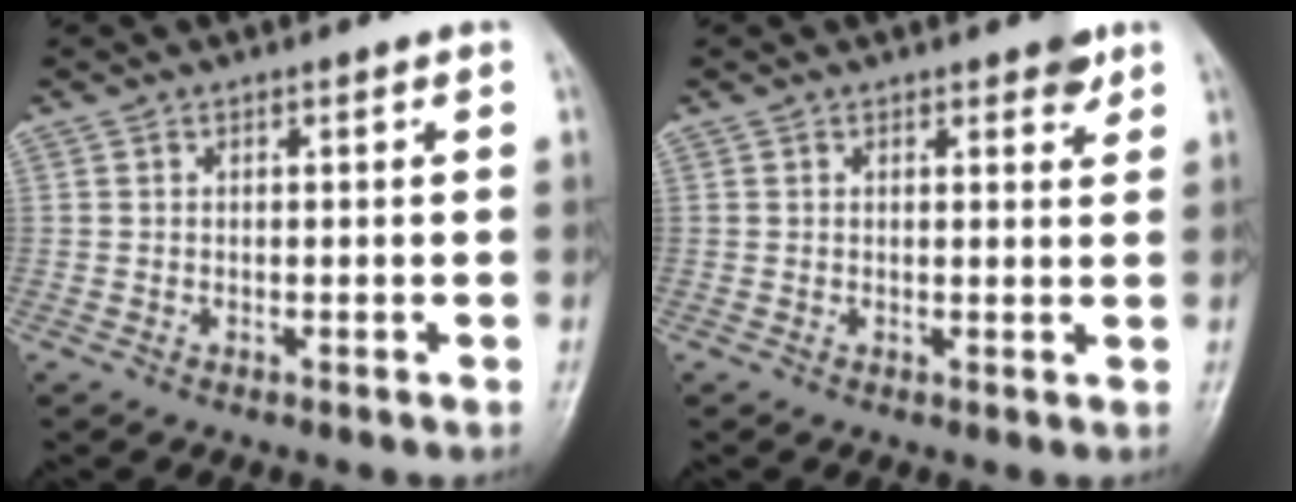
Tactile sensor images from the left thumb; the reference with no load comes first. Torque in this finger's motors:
{"motor_torque": [0.59, 0.14, 0.64, -0.07, 0.03]}